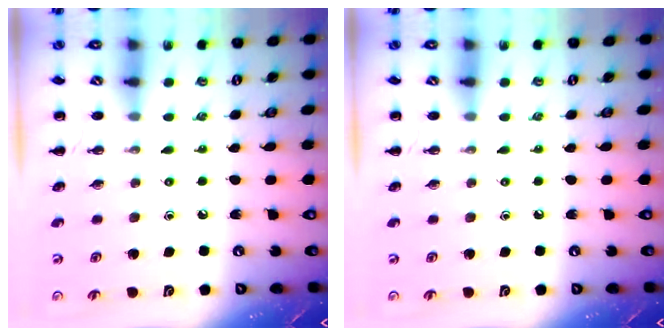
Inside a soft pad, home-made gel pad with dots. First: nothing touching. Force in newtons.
{"total": 0.0}